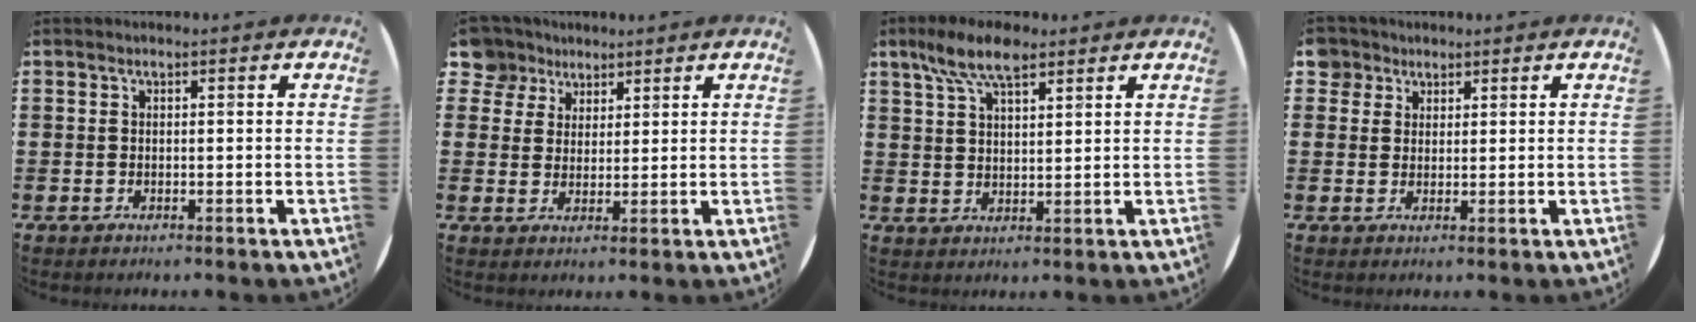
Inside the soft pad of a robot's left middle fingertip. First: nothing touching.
{"total": 4.9, "force": [3.7, 3.3, 0.3], "torque": [-0.018, 0.002, 0.070]}
{"total": 7.6, "force": [5.4, 2.8, 4.5], "torque": [-0.093, -0.003, 0.097]}
{"total": 3.2, "force": [2.2, 2.3, 0.1], "torque": [0.005, 0.004, 0.041]}